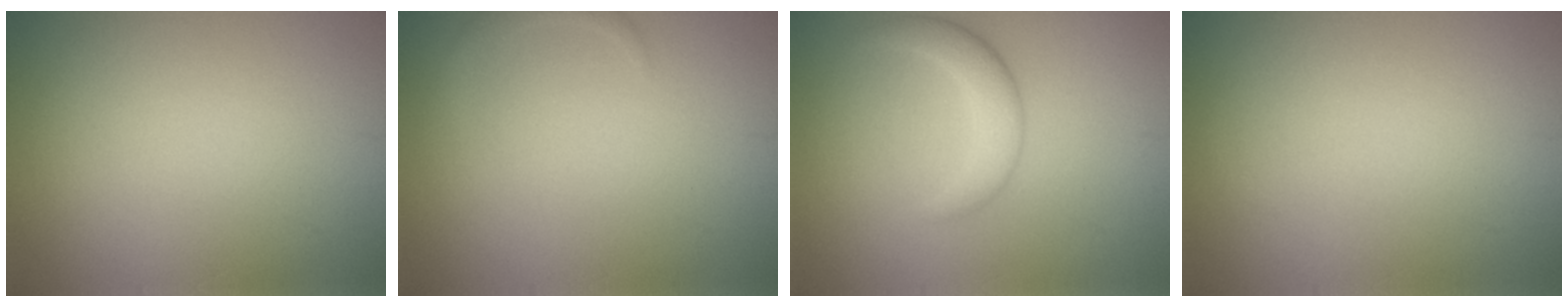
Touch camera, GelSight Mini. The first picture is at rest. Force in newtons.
{"total": 1.2, "press": 1.2, "slide": 0.1}
{"total": 2.6, "press": 2.6, "slide": 0.1}
{"total": 0.0}